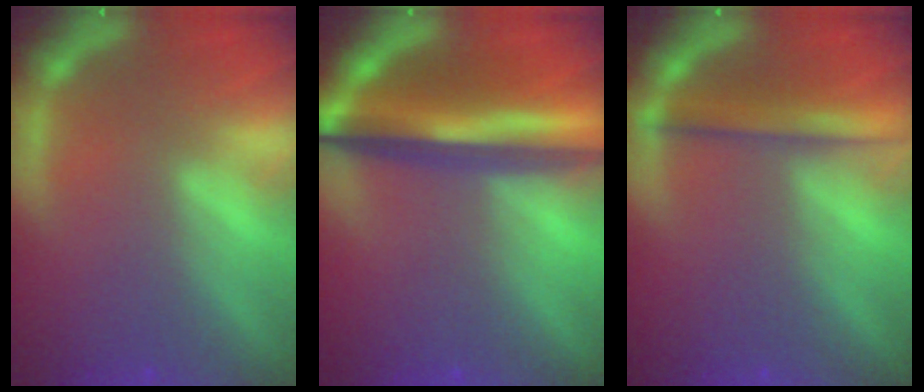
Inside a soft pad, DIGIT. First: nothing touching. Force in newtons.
{"total": 10.0}
{"total": 3.5}